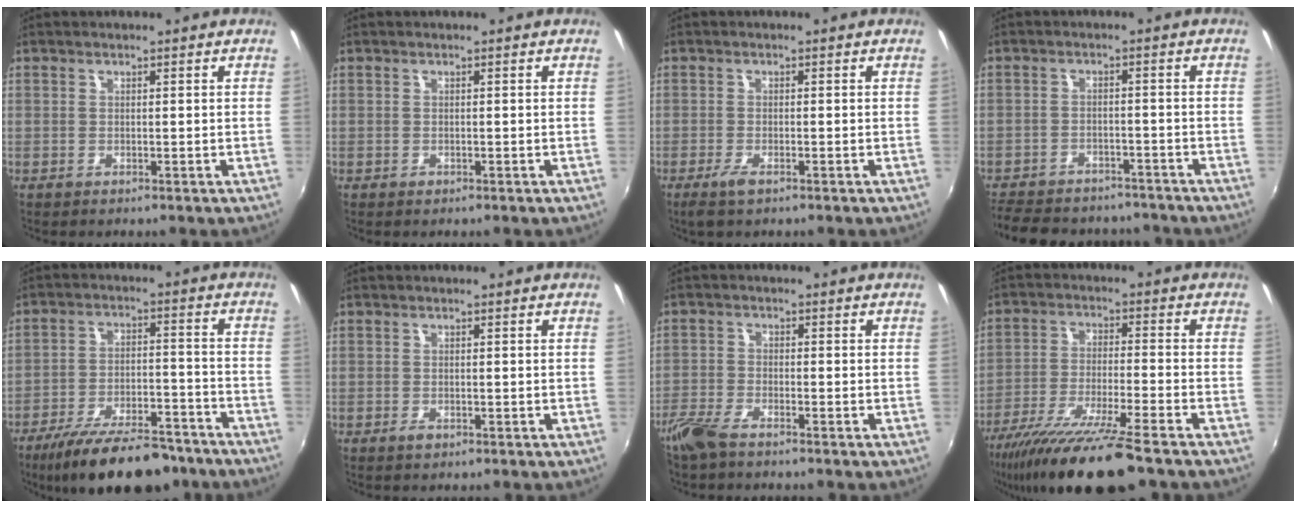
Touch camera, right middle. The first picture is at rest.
{"total": 0.6, "force": [-0.4, 0.4, 0.1], "torque": [0.000, -0.003, -0.006]}
{"total": 2.6, "force": [-1.7, 0.7, 1.8], "torque": [-0.044, -0.008, -0.034]}
{"total": 17.0, "force": [-14.4, 6.7, 6.2], "torque": [-0.150, 0.005, -0.199]}
{"total": 19.6, "force": [-15.7, 6.0, 10.1], "torque": [-0.186, -0.024, -0.231]}
{"total": 1.1, "force": [-0.7, 0.6, 0.6], "torque": [-0.010, -0.003, -0.014]}
{"total": 4.9, "force": [-4.1, 1.2, 2.5], "torque": [-0.069, -0.009, -0.087]}
{"total": 16.6, "force": [-13.2, 0.3, 10.1], "torque": [-0.203, -0.046, -0.228]}